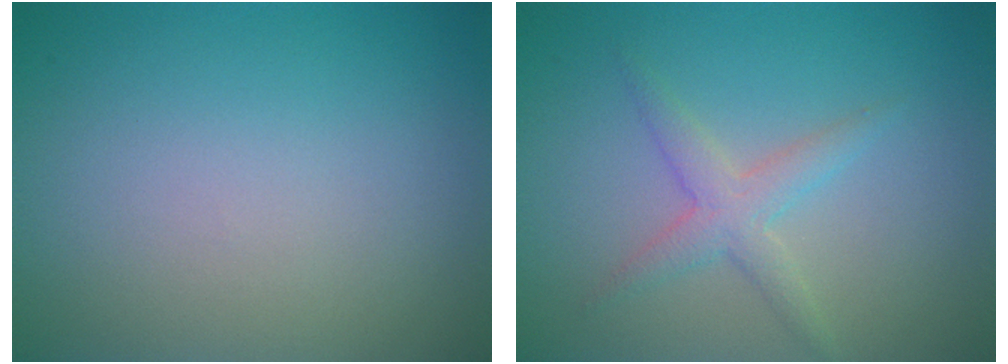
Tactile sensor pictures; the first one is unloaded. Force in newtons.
{"total": 2.4, "press": 2.4, "slide": 0.1}